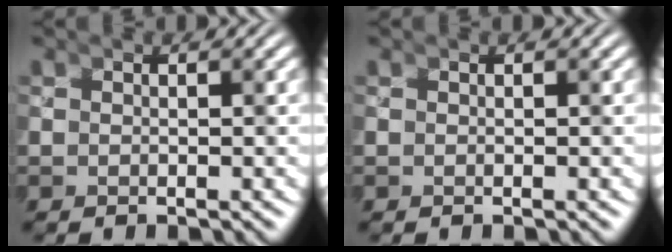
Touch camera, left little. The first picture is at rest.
{"total": 0.0}